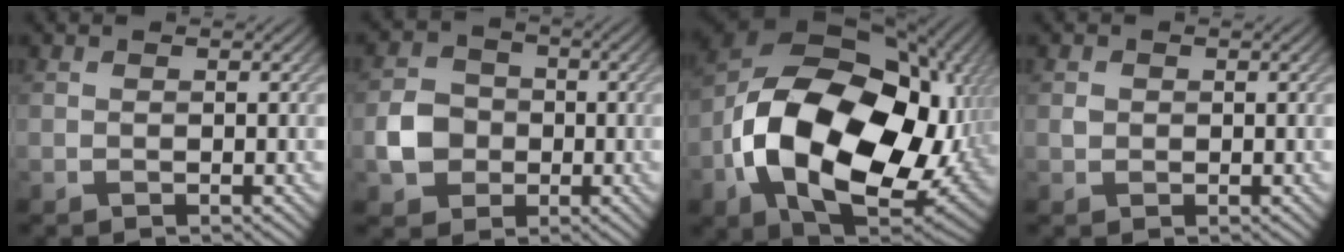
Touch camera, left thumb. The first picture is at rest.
{"total": 5.3, "force": [-1.1, 4.6, 2.3], "torque": [-0.049, 0.000, -0.027]}
{"total": 21.6, "force": [-2.1, 15.0, 15.5], "torque": [-0.339, -0.050, 0.000]}
{"total": 1.0, "force": [0.1, 0.9, 0.3], "torque": [-0.007, -0.002, 0.000]}